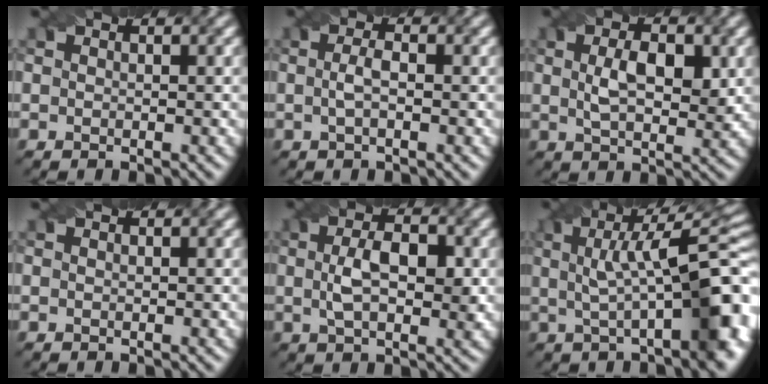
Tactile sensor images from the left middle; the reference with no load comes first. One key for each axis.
{"total": 1.7, "fx": -0.2, "fy": 0.6, "fz": 1.6, "tx": -0.036, "ty": 0.003, "tz": -0.005}
{"total": 4.5, "fx": 0.8, "fy": 2.3, "fz": 3.8, "tx": -0.075, "ty": 0.001, "tz": 0.015}
{"total": 0.0}
{"total": 4.8, "fx": 0.4, "fy": 2.4, "fz": 4.2, "tx": -0.077, "ty": 0.004, "tz": 0.005}
{"total": 11.5, "fx": 1.2, "fy": 3.5, "fz": 10.9, "tx": -0.156, "ty": 0.013, "tz": 0.019}